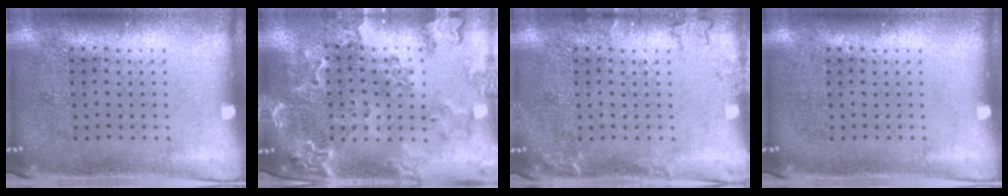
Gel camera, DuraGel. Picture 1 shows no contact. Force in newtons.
{"total": 1.8, "press": 1.8, "slide": 0.3}
{"total": 1.6, "press": 1.6, "slide": 0.3}
{"total": 0.0}